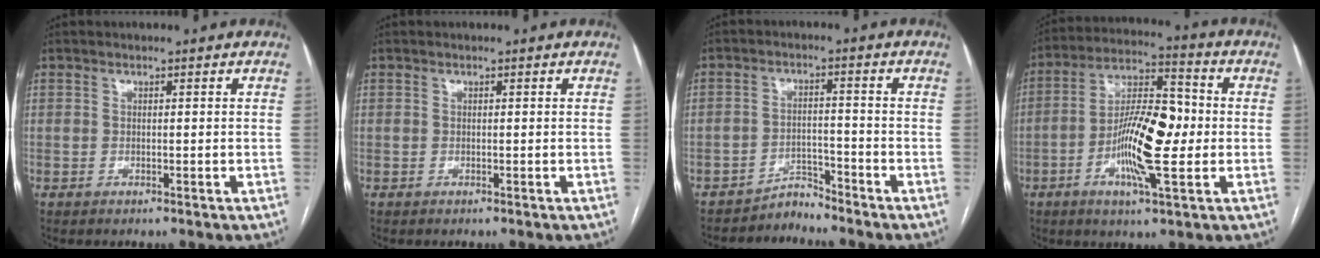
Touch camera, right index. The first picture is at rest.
{"total": 0.0}
{"total": 3.2, "force": [-3.0, 0.4, -0.9], "torque": [0.025, 0.002, -0.050]}
{"total": 13.7, "force": [-2.2, 3.3, 13.1], "torque": [-0.239, 0.011, -0.039]}